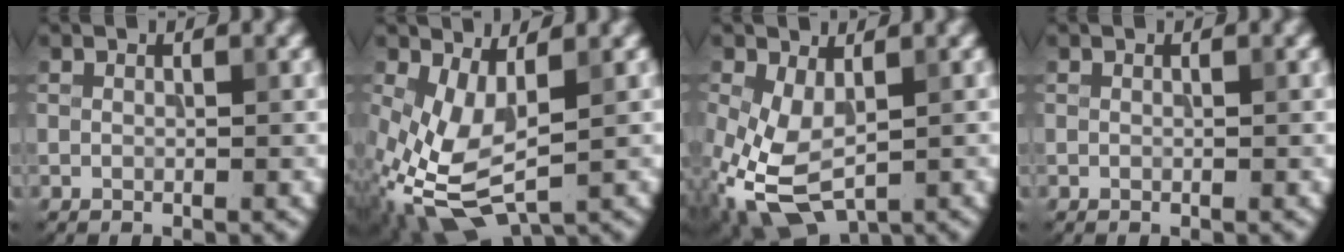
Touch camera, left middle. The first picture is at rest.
{"total": 6.1, "force": [-1.6, 2.8, 5.2], "torque": [-0.138, -0.010, -0.019]}
{"total": 5.8, "force": [-2.0, 3.0, 4.5], "torque": [-0.125, -0.007, -0.031]}
{"total": 0.0}